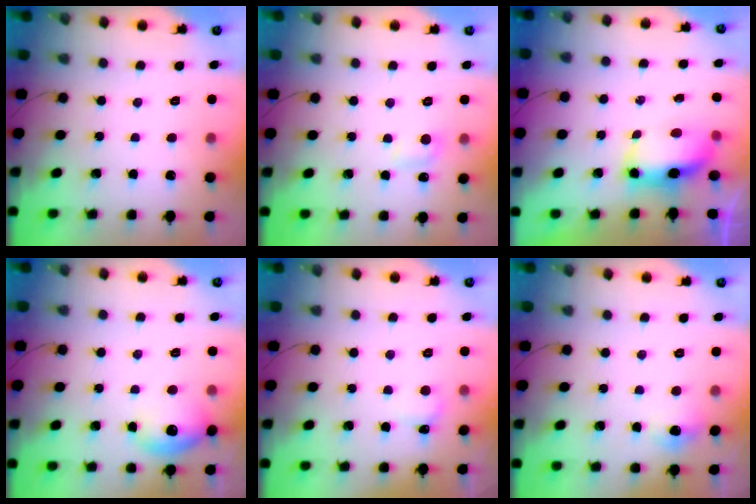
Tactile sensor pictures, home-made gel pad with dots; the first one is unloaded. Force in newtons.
{"total": 5.7, "press": 5.4, "slide": 1.8}
{"total": 14.5, "press": 9.5, "slide": 10.9}
{"total": 10.3, "press": 10.2, "slide": 1.5}
{"total": 4.4, "press": 4.2, "slide": 1.2}
{"total": 5.5, "press": 5.1, "slide": 1.9}